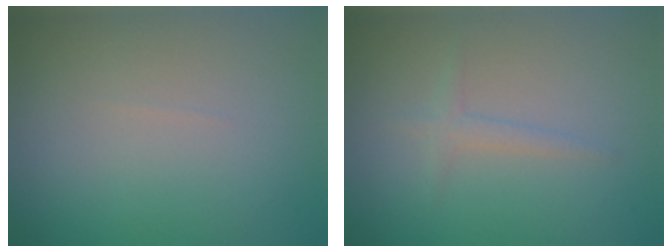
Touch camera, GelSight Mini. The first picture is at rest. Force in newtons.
{"total": 1.2, "press": 1.2, "slide": 0.1}